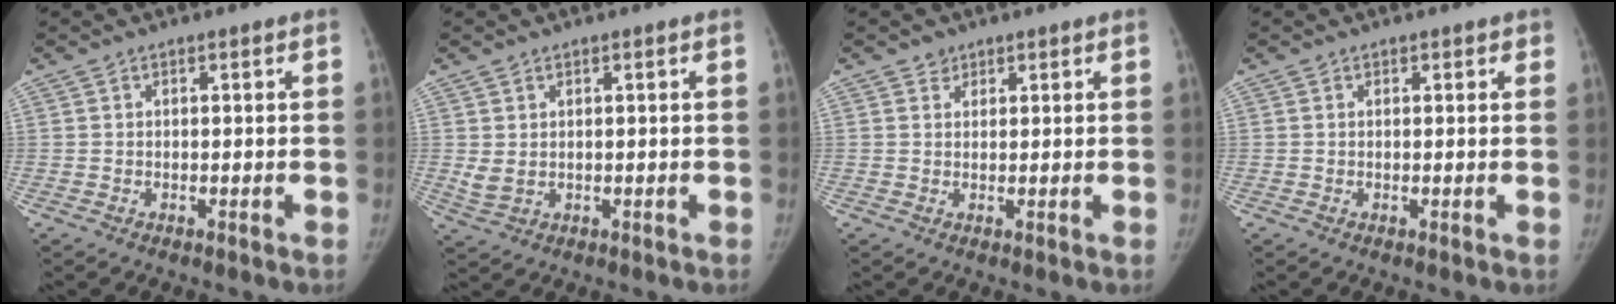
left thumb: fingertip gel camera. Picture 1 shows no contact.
{"total": 2.5, "force": [0.4, 1.6, 1.8], "torque": [-0.038, -0.003, 0.013]}
{"total": 1.5, "force": [1.0, 1.1, 0.1], "torque": [0.017, -0.006, 0.012]}
{"total": 0.7, "force": [0.5, 0.4, 0.2], "torque": [0.006, -0.002, 0.002]}